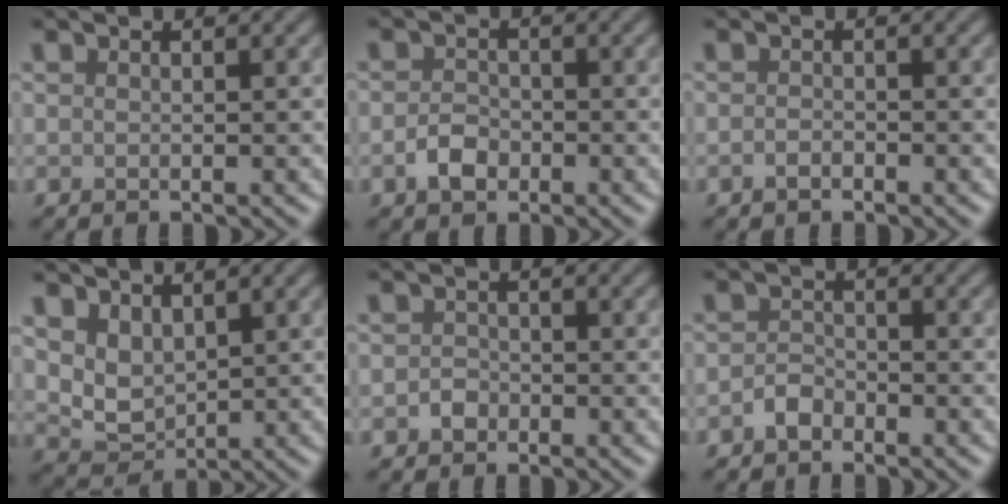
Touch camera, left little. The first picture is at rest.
{"total": 2.3, "force": [-1.1, 1.6, 1.3], "torque": [-0.023, 0.003, -0.025]}
{"total": 0.9, "force": [-0.6, 0.4, 0.5], "torque": [-0.012, -0.001, -0.012]}
{"total": 3.1, "force": [1.5, 2.1, 1.8], "torque": [-0.045, -0.009, 0.034]}
{"total": 1.2, "force": [-0.6, 1.0, 0.4], "torque": [-0.004, 0.000, -0.014]}
{"total": 1.6, "force": [-1.2, 0.9, 0.6], "torque": [-0.011, 0.006, -0.025]}